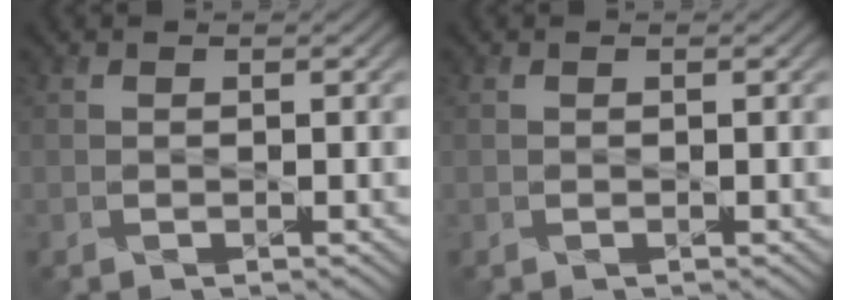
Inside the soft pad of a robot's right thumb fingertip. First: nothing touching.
{"total": 0.0}